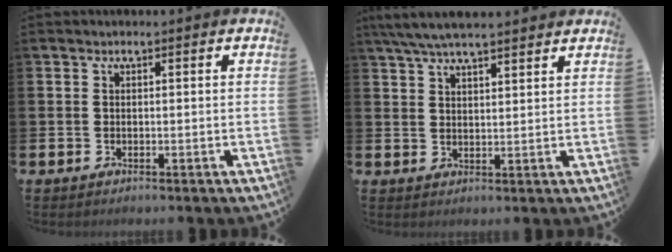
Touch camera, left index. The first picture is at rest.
{"total": 5.8, "force": [5.3, 0.8, 2.1], "torque": [-0.052, -0.012, 0.097]}